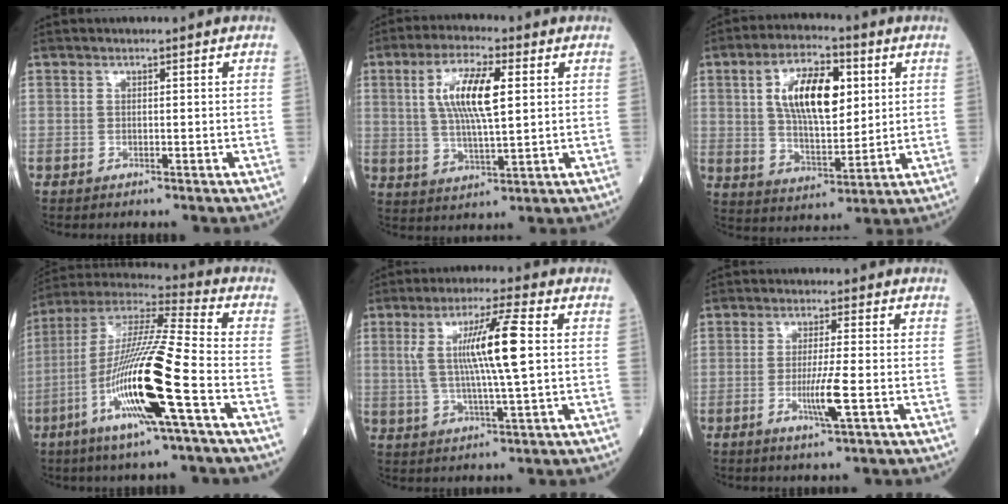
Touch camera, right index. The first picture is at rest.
{"total": 10.4, "force": [2.5, 2.3, 9.8], "torque": [-0.189, 0.005, 0.047]}
{"total": 13.0, "force": [3.6, 5.3, 11.3], "torque": [-0.203, 0.013, 0.064]}
{"total": 19.7, "force": [-6.6, 0.5, 18.6], "torque": [-0.390, -0.023, -0.133]}
{"total": 11.0, "force": [1.6, 0.1, 10.9], "torque": [-0.211, 0.007, 0.029]}
{"total": 5.3, "force": [-1.4, -0.5, 5.0], "torque": [-0.097, -0.013, -0.028]}